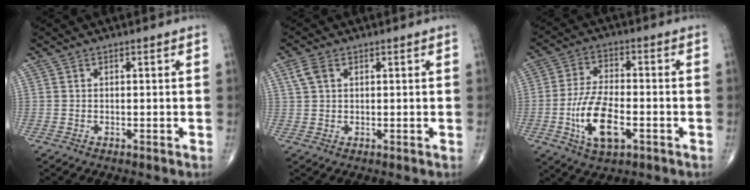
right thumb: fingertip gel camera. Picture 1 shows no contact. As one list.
[{"total": 3.1, "force": [1.2, 1.9, 2.1], "torque": [-0.050, 0.010, 0.028]}, {"total": 11.8, "force": [-3.6, 5.4, 9.8], "torque": [-0.186, 0.010, -0.066]}]